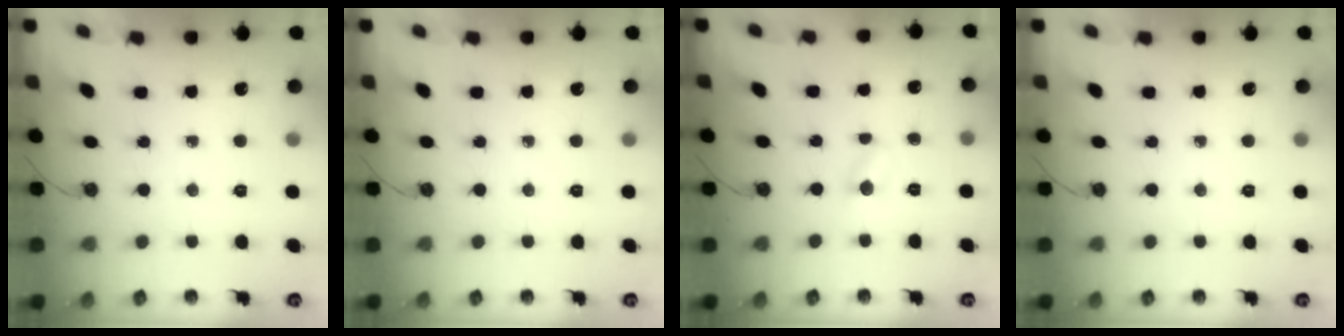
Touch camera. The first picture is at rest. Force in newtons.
{"total": 0.0}
{"total": 3.9, "press": 3.9, "slide": 0.3}
{"total": 0.0}